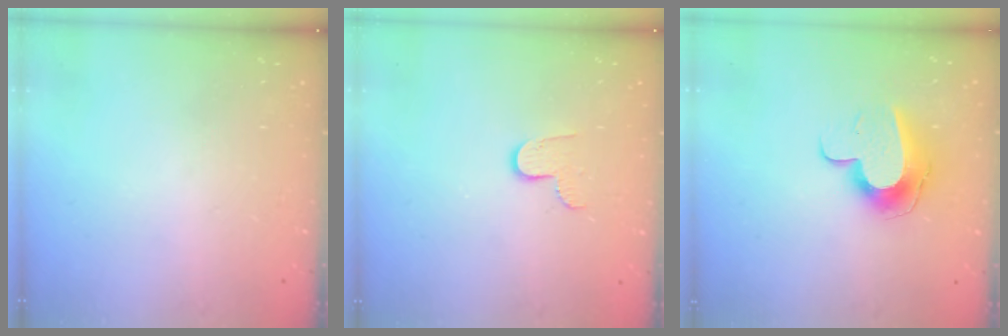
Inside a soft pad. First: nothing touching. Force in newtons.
{"total": 5.8, "press": 5.8, "slide": 0.3}
{"total": 12.2, "press": 12.2, "slide": 0.9}